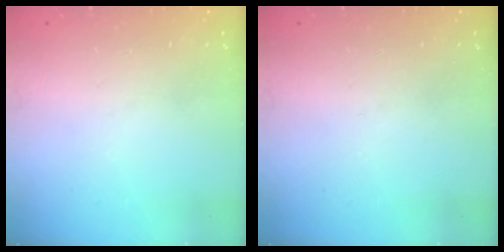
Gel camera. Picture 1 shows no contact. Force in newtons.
{"total": 0.0}